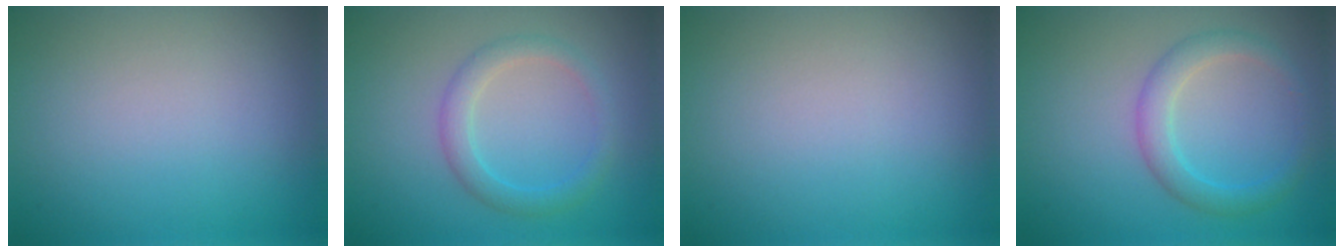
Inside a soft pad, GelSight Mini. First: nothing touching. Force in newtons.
{"total": 2.5, "press": 2.4, "slide": 0.2}
{"total": 0.0}
{"total": 2.7, "press": 2.7, "slide": 0.1}